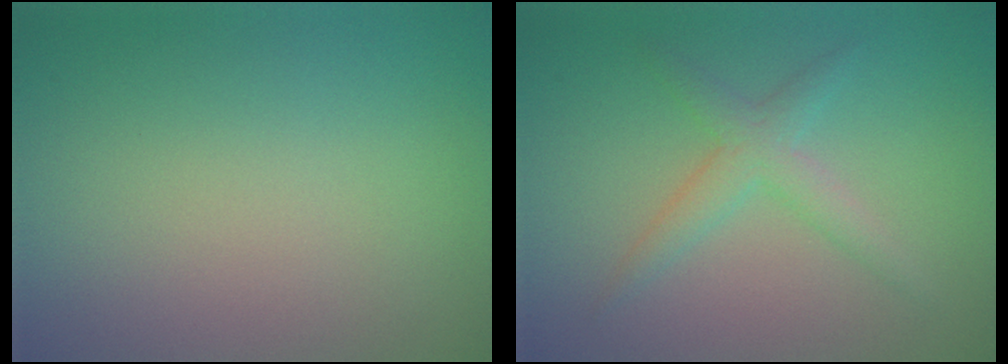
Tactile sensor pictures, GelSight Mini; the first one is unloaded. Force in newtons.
{"total": 2.6, "press": 2.6, "slide": 0.0}